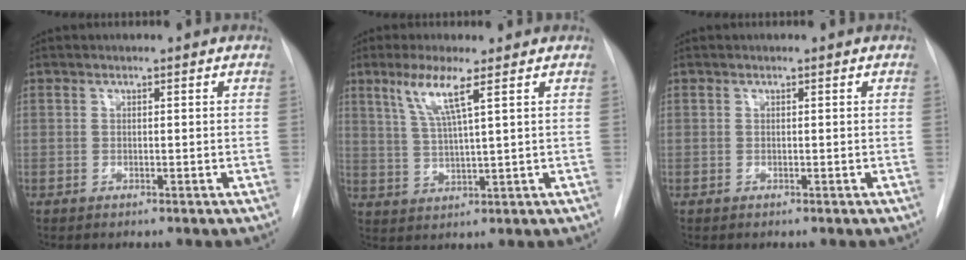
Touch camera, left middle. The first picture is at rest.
{"total": 6.3, "force": [3.3, -0.4, 5.4], "torque": [-0.111, -0.004, 0.066]}
{"total": 0.0}